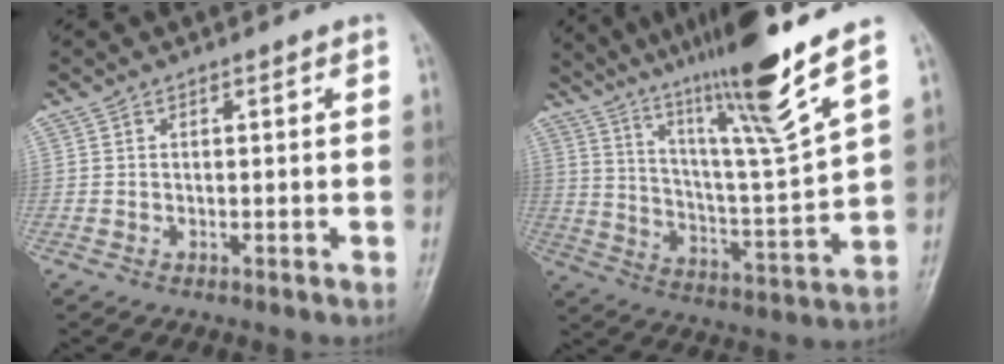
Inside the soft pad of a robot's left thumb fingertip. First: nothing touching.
{"total": 20.0, "force": [14.4, -0.3, 13.9], "torque": [-0.216, -0.077, 0.247]}